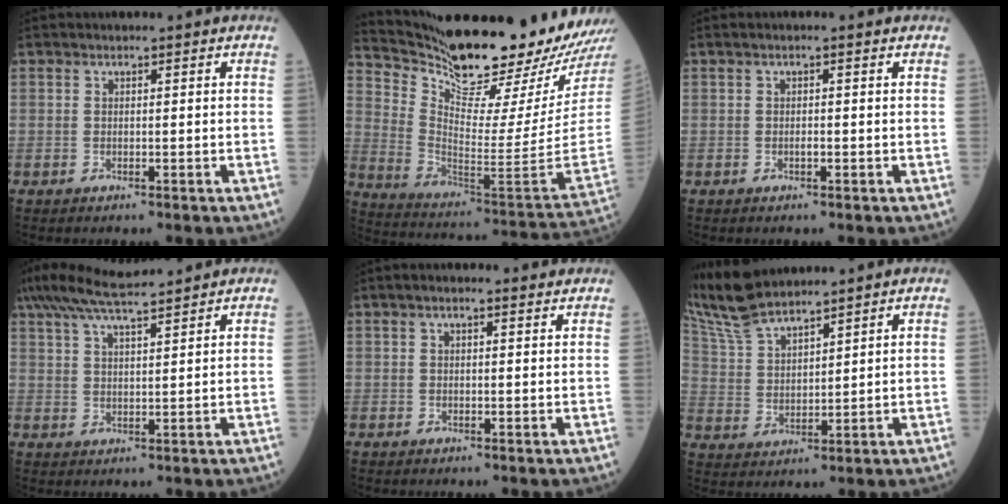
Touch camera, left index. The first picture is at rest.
{"total": 26.5, "force": [23.1, 0.8, 13.0], "torque": [-0.232, -0.102, 0.345]}
{"total": 0.7, "force": [-0.1, 0.0, 0.7], "torque": [-0.015, 0.000, -0.003]}
{"total": 9.9, "force": [8.8, -0.2, 4.4], "torque": [-0.087, 0.028, 0.151]}
{"total": 3.4, "force": [2.6, 0.7, 2.1], "torque": [-0.035, 0.025, 0.038]}
{"total": 9.7, "force": [9.0, 1.0, 3.4], "torque": [-0.092, 0.018, 0.191]}